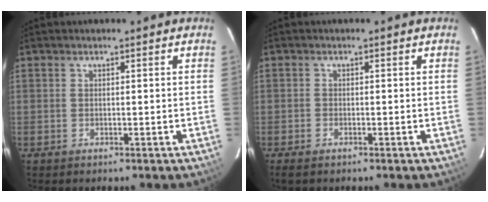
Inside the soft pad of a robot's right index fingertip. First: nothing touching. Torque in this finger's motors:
{"motor_torque": [0.28, -0.05, 0.09, 0.01]}